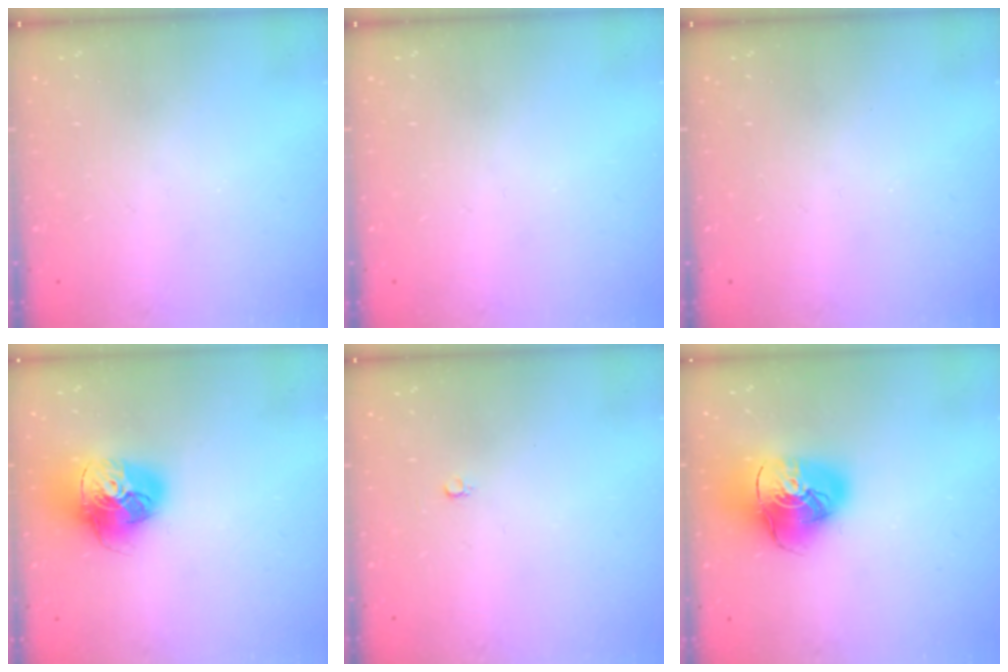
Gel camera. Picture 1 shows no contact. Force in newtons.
{"total": 0.0}
{"total": 0.0}
{"total": 17.5, "press": 17.4, "slide": 1.9}
{"total": 2.4, "press": 2.4, "slide": 0.2}
{"total": 16.9, "press": 16.8, "slide": 2.0}